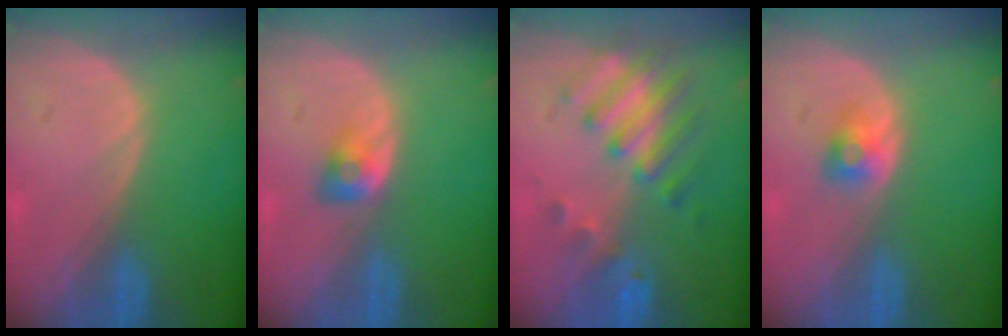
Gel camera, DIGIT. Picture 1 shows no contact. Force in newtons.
{"total": 2.9, "press": 2.5, "slide": 1.5}
{"total": 8.3, "press": 7.3, "slide": 4.1}
{"total": 2.7, "press": 2.4, "slide": 1.1}